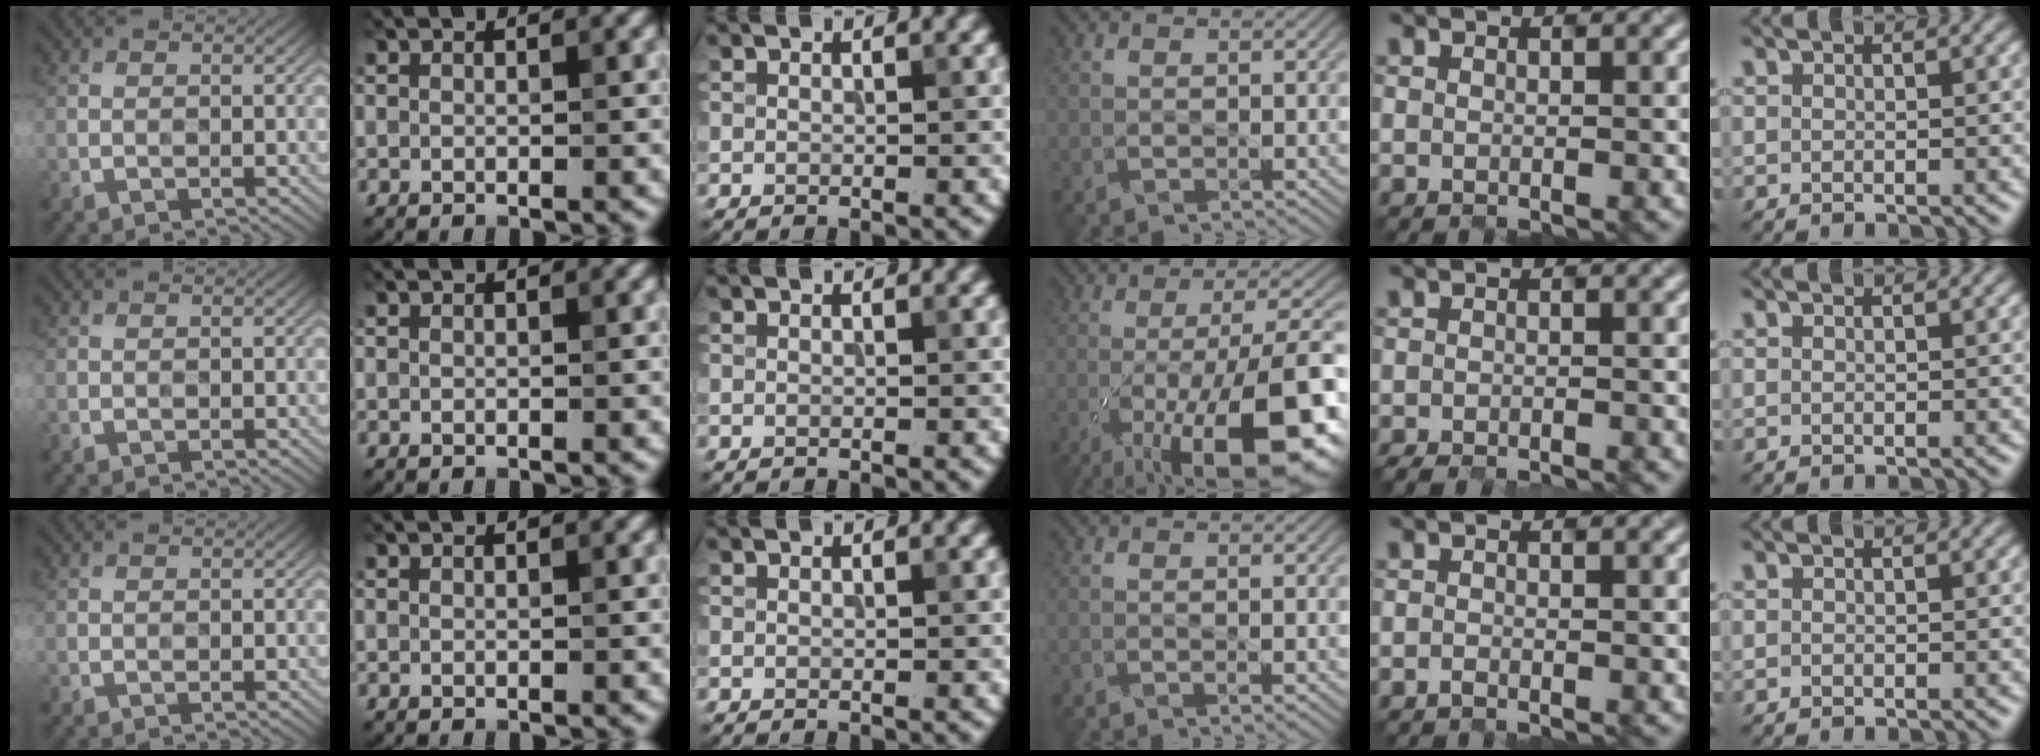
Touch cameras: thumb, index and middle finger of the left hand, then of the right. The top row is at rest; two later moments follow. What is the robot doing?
{"motion": "open", "object": "folder"}